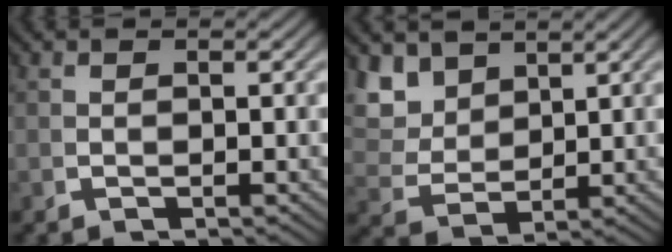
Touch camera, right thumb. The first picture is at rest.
{"total": 5.5, "force": [2.4, 3.8, 3.2], "torque": [-0.085, -0.016, 0.058]}